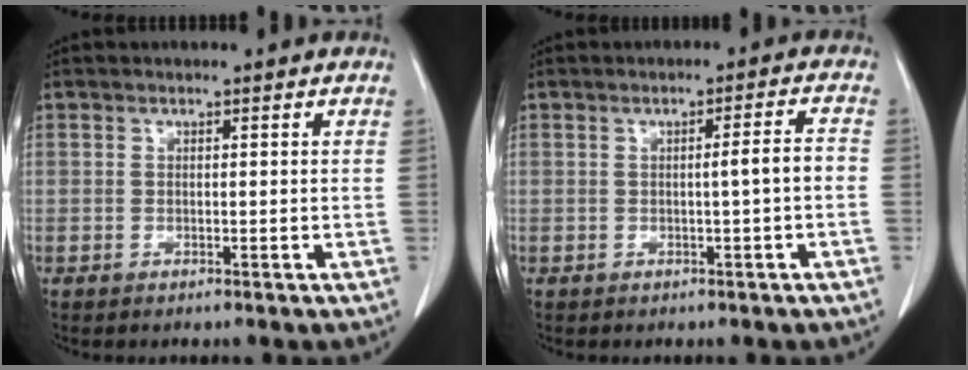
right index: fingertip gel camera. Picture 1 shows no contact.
{"total": 3.2, "force": [-0.6, -0.3, 3.1], "torque": [-0.046, 0.003, -0.008]}